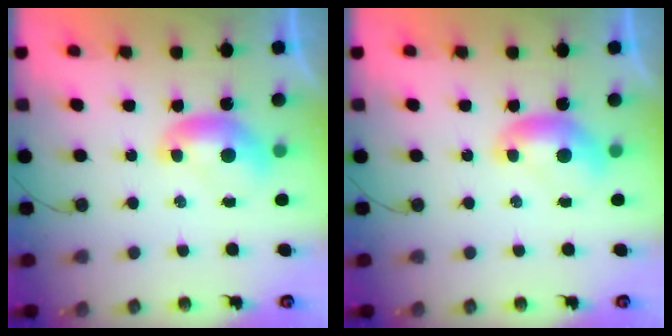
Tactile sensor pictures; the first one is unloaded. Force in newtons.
{"total": 0.0}